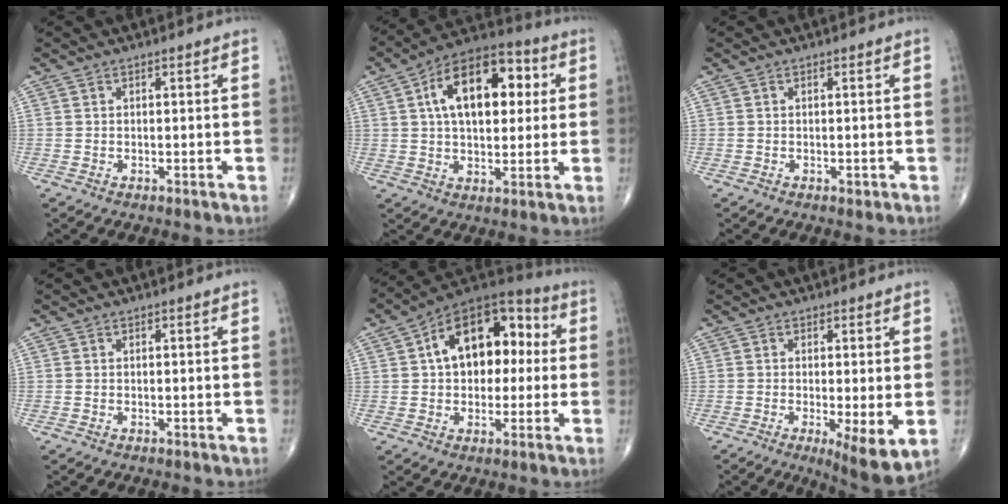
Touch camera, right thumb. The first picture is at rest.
{"total": 17.6, "force": [4.1, 9.8, 14.0], "torque": [-0.194, 0.020, 0.059]}
{"total": 0.6, "force": [-0.3, 0.4, 0.4], "torque": [-0.002, 0.000, -0.005]}
{"total": 0.0}
{"total": 18.0, "force": [2.8, 11.2, 13.8], "torque": [-0.169, 0.040, 0.036]}
{"total": 7.4, "force": [-1.5, 1.9, 7.0], "torque": [-0.109, -0.023, -0.023]}